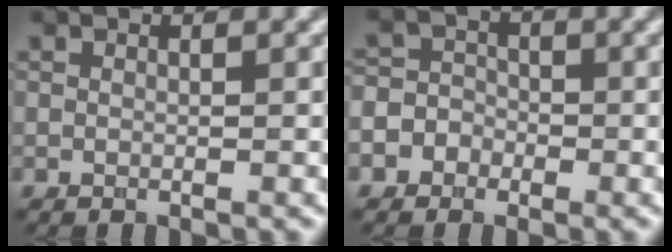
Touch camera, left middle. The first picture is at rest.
{"total": 4.7, "force": [-2.3, 4.0, 0.9], "torque": [0.011, 0.002, -0.060]}